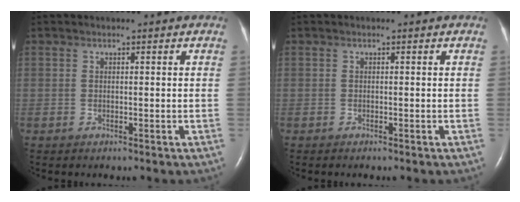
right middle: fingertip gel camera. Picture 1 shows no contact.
{"total": 0.0}